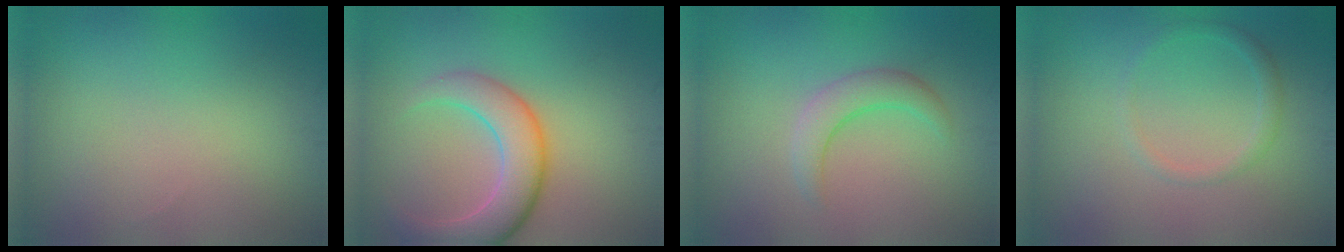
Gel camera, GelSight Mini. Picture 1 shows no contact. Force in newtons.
{"total": 5.7, "press": 5.6, "slide": 0.5}
{"total": 2.6, "press": 2.6, "slide": 0.2}
{"total": 1.4, "press": 1.4, "slide": 0.0}